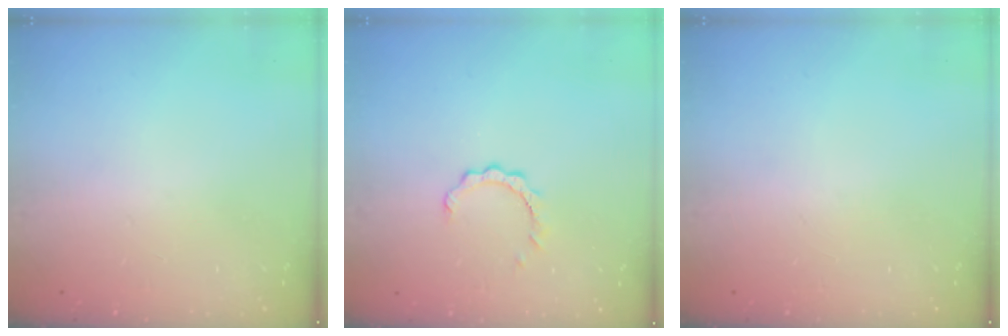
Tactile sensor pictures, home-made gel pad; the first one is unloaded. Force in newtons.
{"total": 3.8, "press": 3.7, "slide": 0.3}
{"total": 0.0}